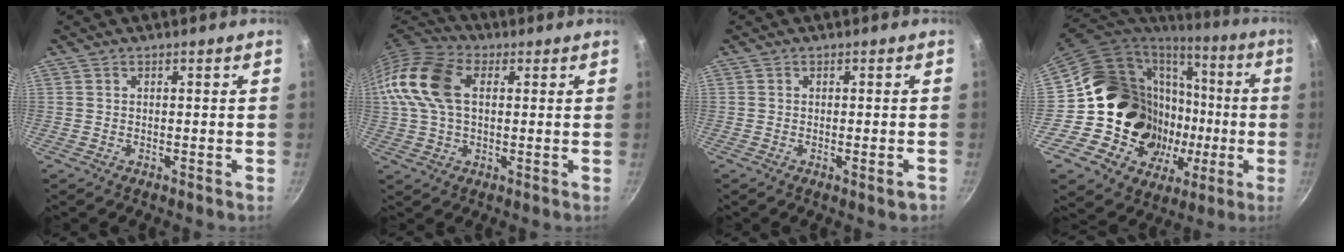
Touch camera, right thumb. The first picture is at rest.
{"total": 15.1, "force": [2.6, 9.7, 11.3], "torque": [-0.216, 0.024, 0.033]}
{"total": 2.1, "force": [-0.9, 0.4, 1.9], "torque": [-0.025, 0.001, -0.014]}
{"total": 22.1, "force": [1.6, 19.2, 11.0], "torque": [-0.165, 0.025, 0.047]}